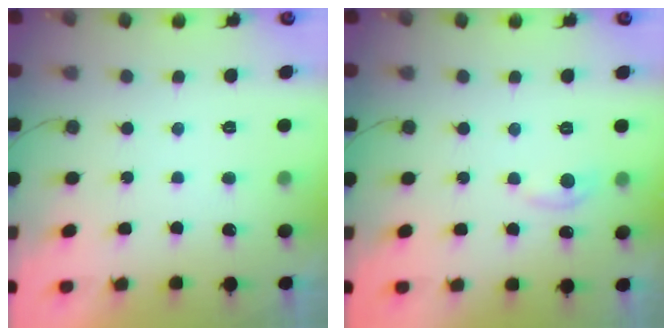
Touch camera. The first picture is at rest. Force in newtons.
{"total": 6.1, "press": 6.1, "slide": 0.8}